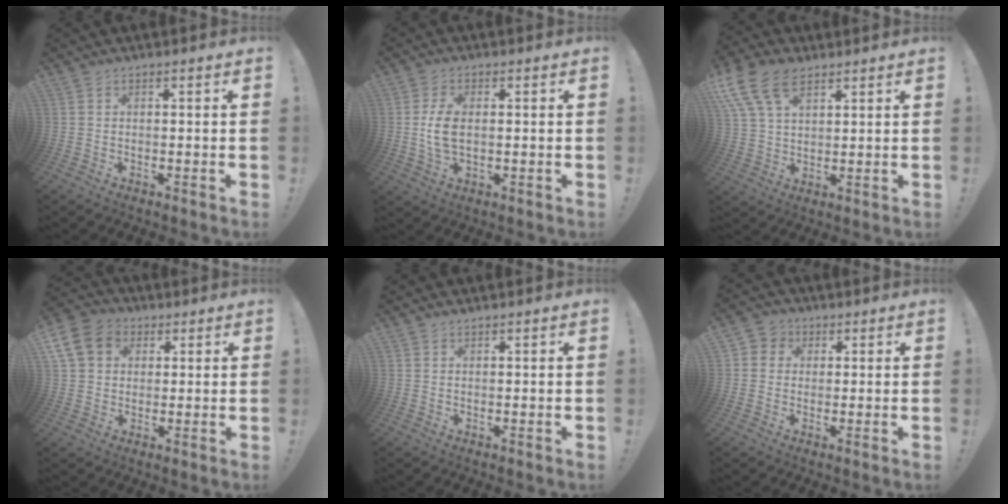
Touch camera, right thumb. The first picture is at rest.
{"total": 6.8, "force": [0.1, 3.7, 5.7], "torque": [-0.104, -0.004, 0.000]}
{"total": 13.0, "force": [7.1, 7.7, 7.7], "torque": [-0.146, -0.025, 0.139]}
{"total": 11.1, "force": [3.8, 9.1, 5.2], "torque": [-0.088, -0.007, 0.079]}
{"total": 0.6, "force": [0.6, -0.1, 0.1], "torque": [0.005, -0.004, 0.010]}
{"total": 3.9, "force": [0.2, 3.7, 1.2], "torque": [-0.013, 0.002, 0.003]}